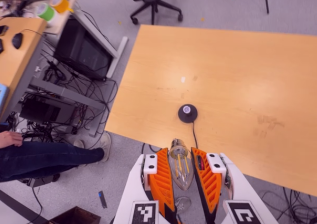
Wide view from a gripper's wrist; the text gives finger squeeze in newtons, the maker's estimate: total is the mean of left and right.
{"total": 15.6, "left": 16.5, "right": 14.7}